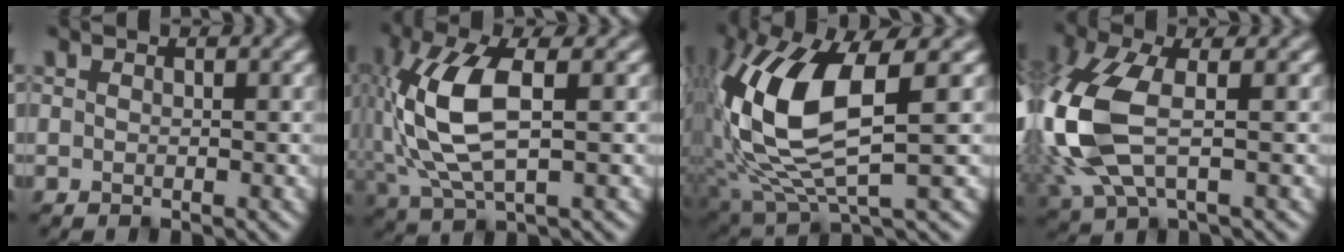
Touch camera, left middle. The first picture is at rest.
{"total": 8.3, "force": [0.6, 3.6, 7.5], "torque": [-0.178, 0.004, 0.013]}
{"total": 10.7, "force": [1.9, 3.8, 9.8], "torque": [-0.218, -0.004, 0.044]}
{"total": 8.9, "force": [-0.3, 4.5, 7.7], "torque": [-0.216, -0.009, -0.007]}